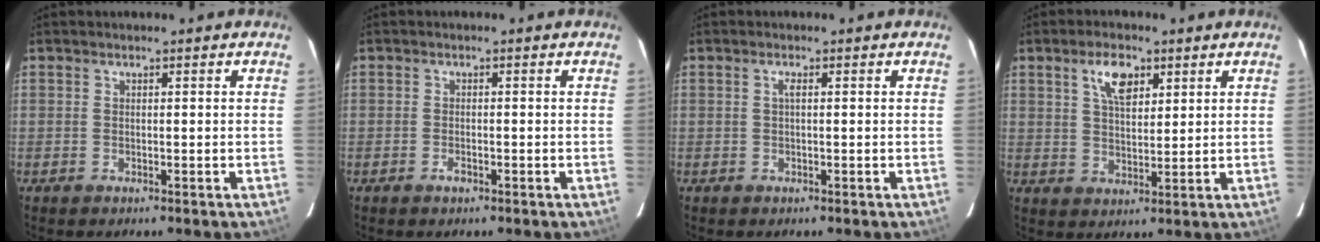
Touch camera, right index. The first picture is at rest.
{"total": 1.4, "force": [-0.8, 0.7, 0.9], "torque": [-0.018, 0.000, -0.014]}
{"total": 0.9, "force": [0.1, 0.0, 0.9], "torque": [-0.017, 0.003, 0.000]}
{"total": 6.3, "force": [3.2, 3.0, 4.6], "torque": [-0.078, 0.008, 0.059]}